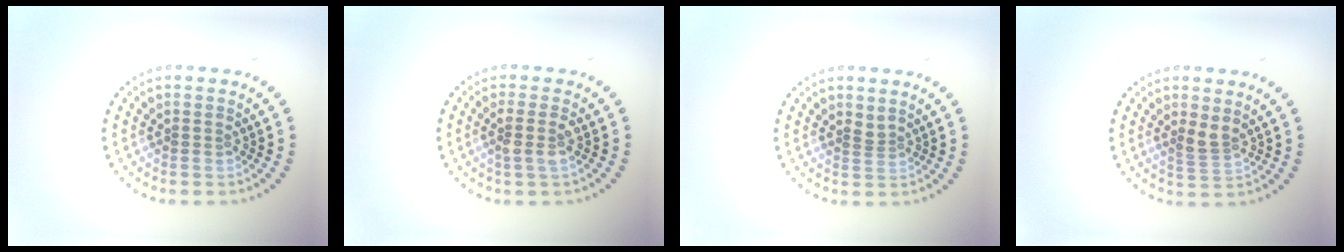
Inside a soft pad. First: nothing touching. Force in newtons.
{"total": 1.6, "press": 1.4, "slide": 0.6}
{"total": 0.5, "press": 0.3, "slide": 0.4}
{"total": 1.8, "press": 1.4, "slide": 1.1}